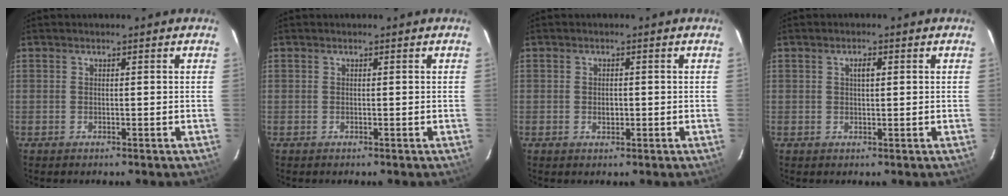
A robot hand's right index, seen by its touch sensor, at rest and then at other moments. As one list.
[{"total": 0.0}, {"total": 1.7, "force": [-0.3, 1.1, 1.2], "torque": [-0.022, 0.002, -0.004]}, {"total": 1.8, "force": [0.6, 0.7, 1.5], "torque": [-0.026, 0.006, 0.009]}]